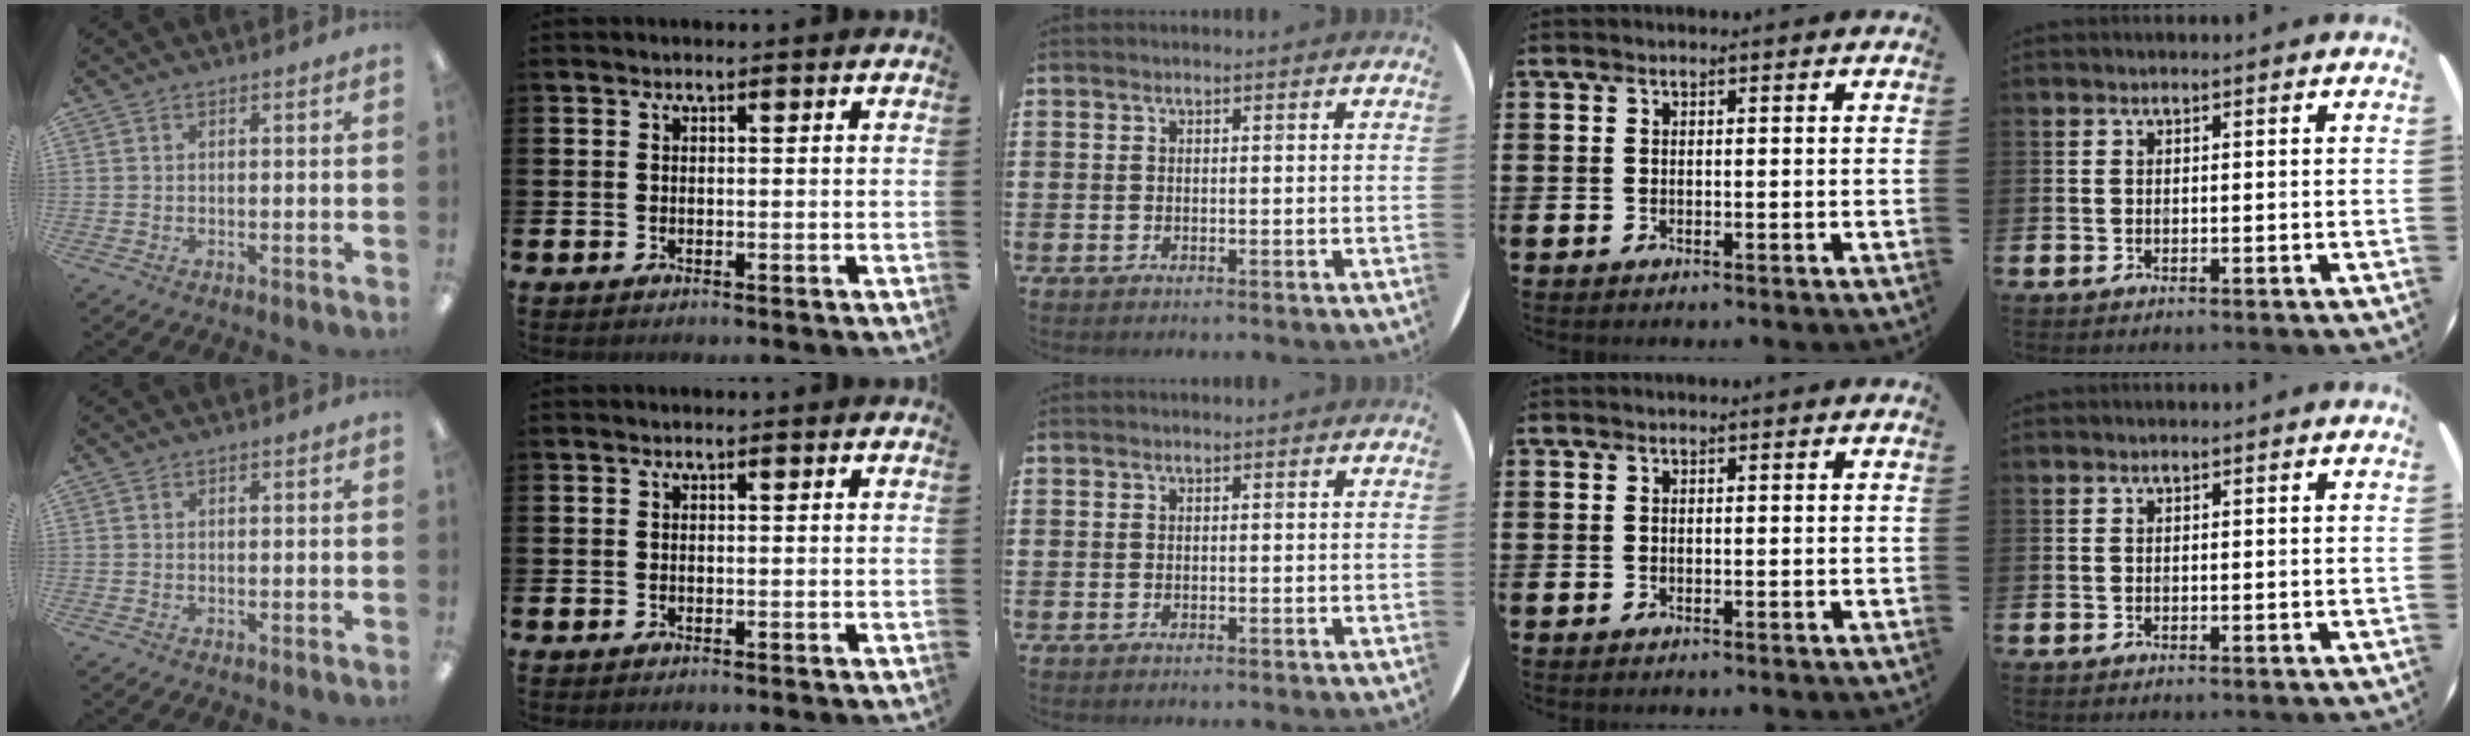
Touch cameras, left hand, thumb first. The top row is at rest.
{}